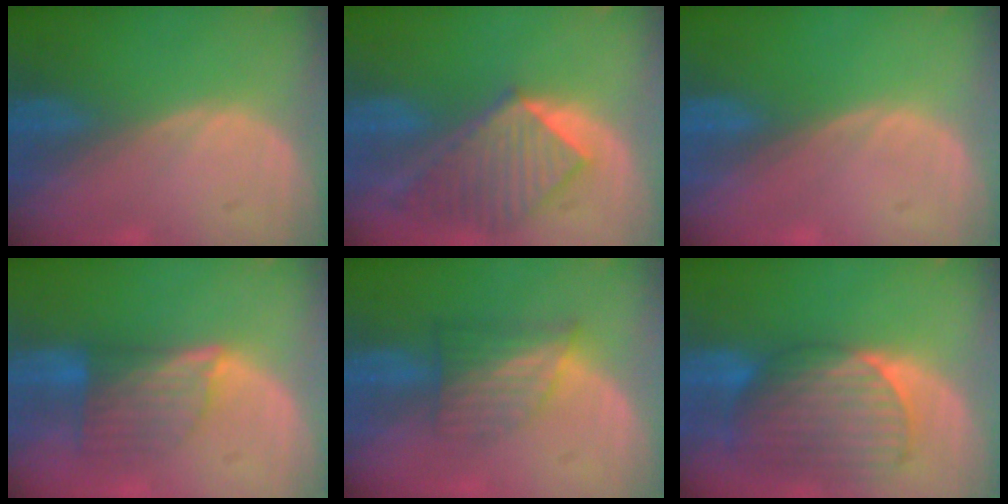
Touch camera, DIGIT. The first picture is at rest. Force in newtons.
{"total": 8.3, "press": 7.6, "slide": 3.4}
{"total": 0.0}
{"total": 7.2, "press": 6.3, "slide": 3.4}
{"total": 6.2, "press": 5.5, "slide": 2.9}
{"total": 9.6, "press": 8.5, "slide": 4.5}